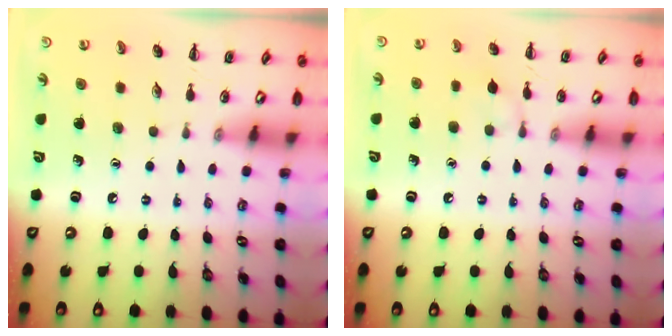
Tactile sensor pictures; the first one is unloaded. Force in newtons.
{"total": 5.5, "press": 5.1, "slide": 2.0}